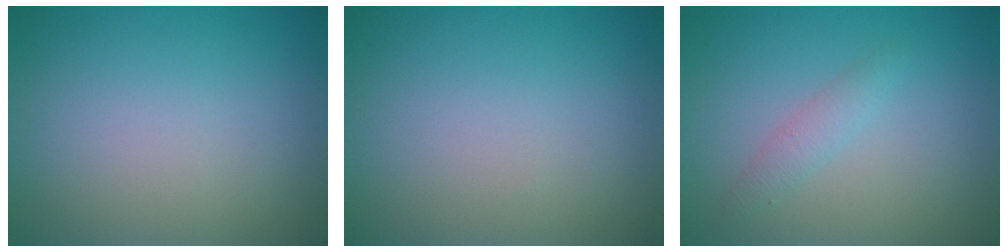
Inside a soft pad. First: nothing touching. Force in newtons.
{"total": 0.0}
{"total": 1.4, "press": 1.4, "slide": 0.1}